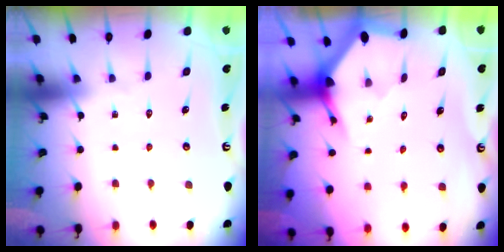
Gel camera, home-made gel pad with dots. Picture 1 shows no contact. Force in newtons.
{"total": 2.9, "press": 2.9, "slide": 0.1}